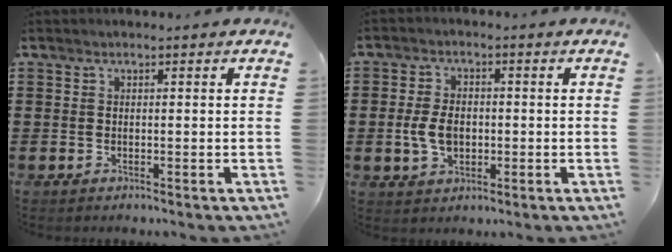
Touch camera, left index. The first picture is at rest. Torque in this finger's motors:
{"motor_torque": [0.87, 0.04, 0.39, 0.09]}